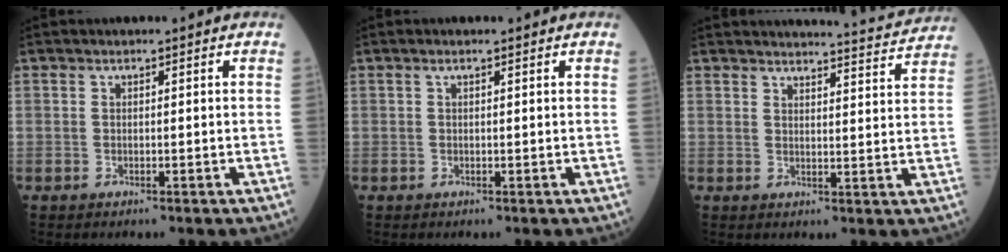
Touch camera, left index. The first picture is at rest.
{"total": 0.6, "force": [0.4, 0.2, 0.5], "torque": [-0.012, 0.003, 0.007]}
{"total": 9.8, "force": [9.7, 0.2, 1.2], "torque": [-0.009, -0.015, 0.106]}